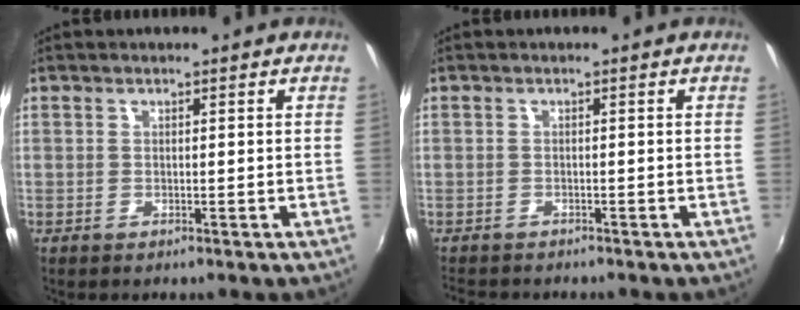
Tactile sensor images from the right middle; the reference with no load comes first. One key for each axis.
{"total": 3.4, "fx": -3.1, "fy": 0.6, "fz": 1.0, "tx": -0.029, "ty": -0.017, "tz": -0.052}